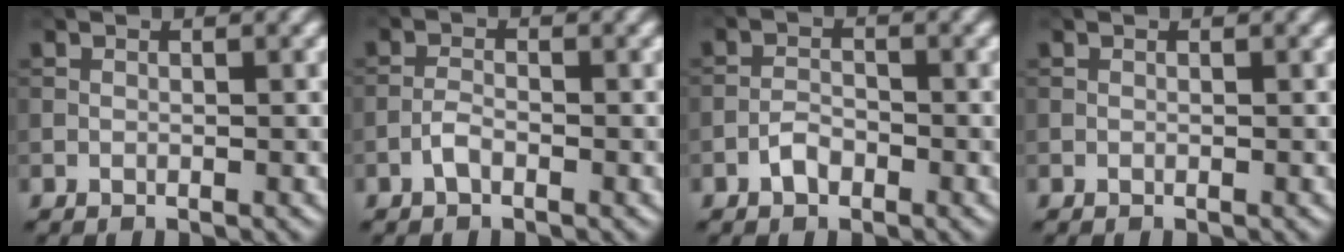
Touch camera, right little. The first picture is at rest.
{"total": 1.4, "force": [-0.9, 0.5, 1.0], "torque": [-0.022, 0.003, -0.021]}
{"total": 1.8, "force": [-1.1, 0.9, 1.0], "torque": [-0.016, 0.005, -0.024]}
{"total": 0.0}